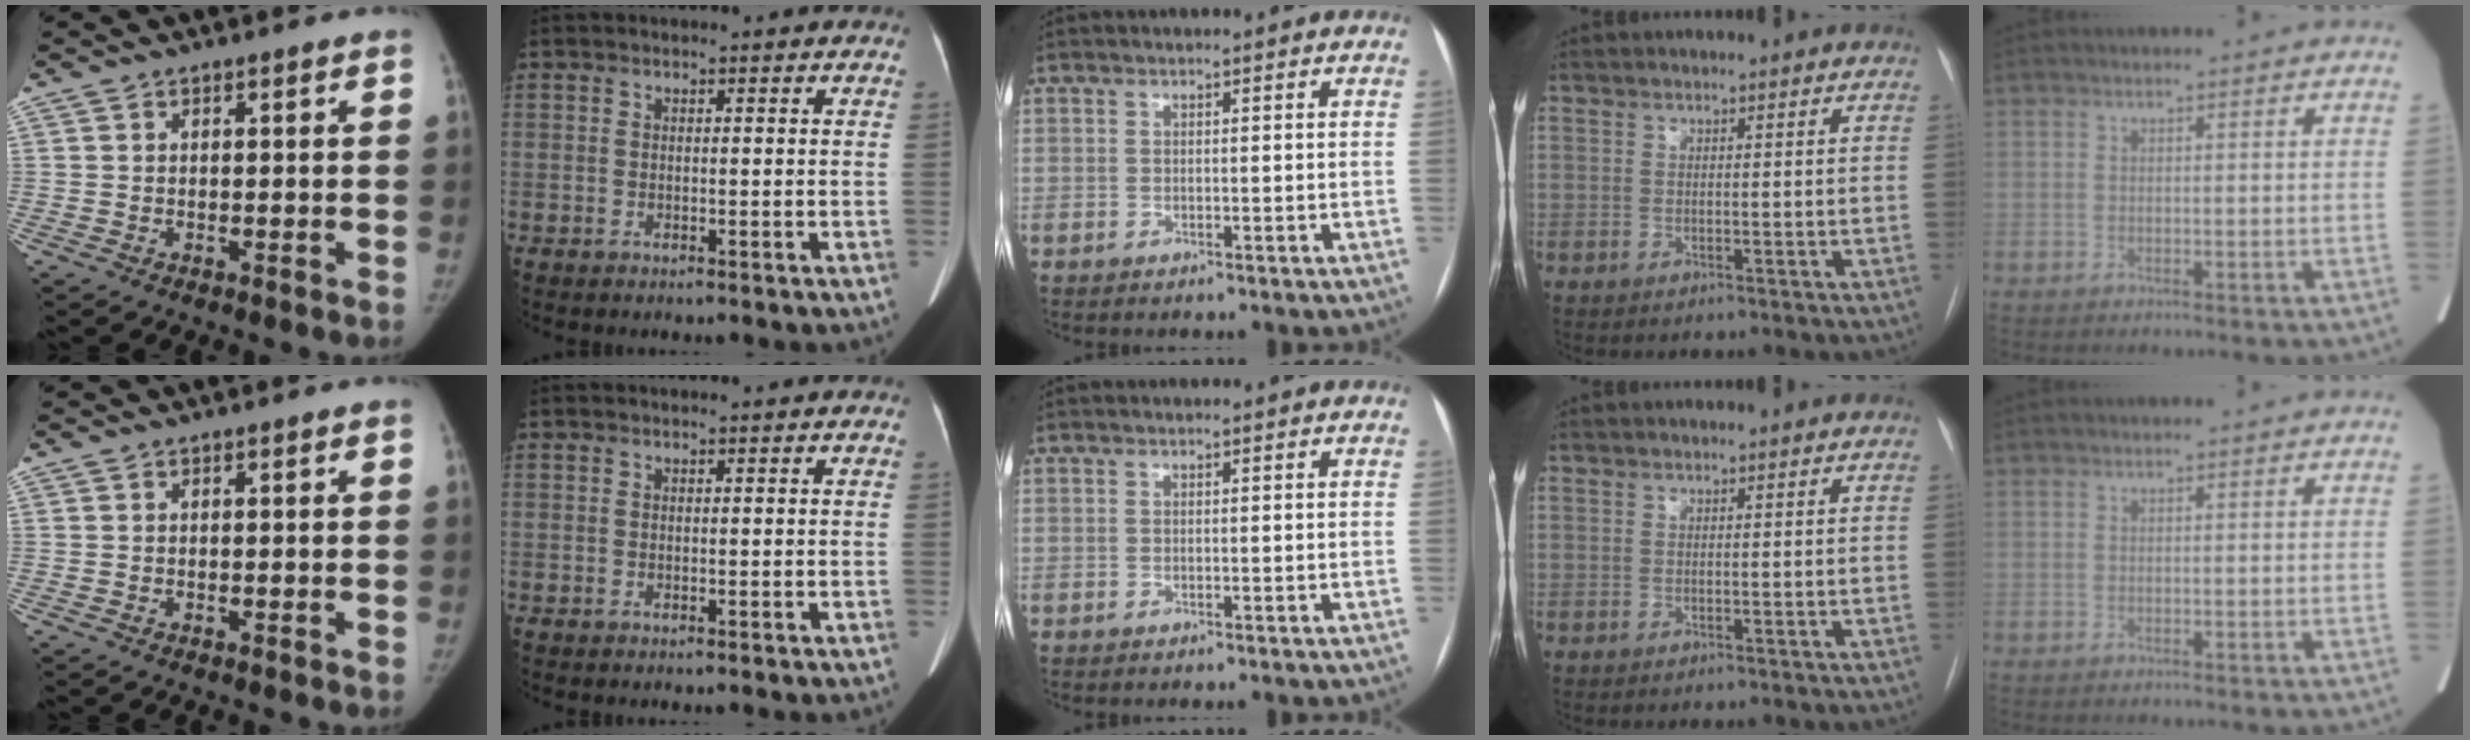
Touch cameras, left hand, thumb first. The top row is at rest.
{}